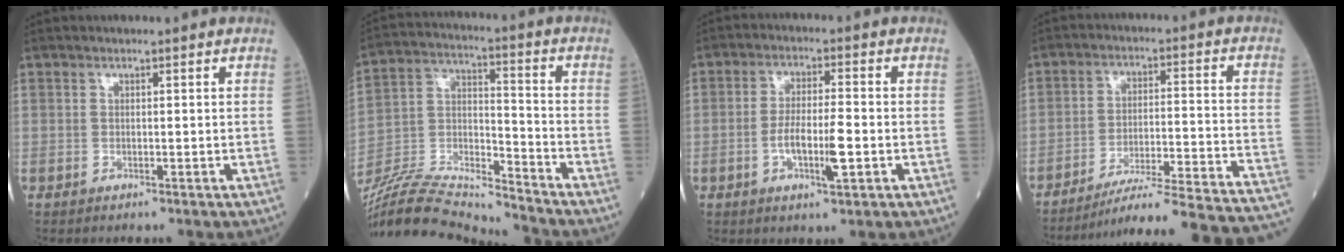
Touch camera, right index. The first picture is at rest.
{"total": 18.1, "force": [-17.5, 0.1, 4.6], "torque": [-0.090, 0.015, -0.314]}
{"total": 6.4, "force": [-1.8, 0.9, 6.0], "torque": [-0.111, 0.000, -0.033]}
{"total": 25.7, "force": [-23.7, -1.5, 9.7], "torque": [-0.071, -0.027, -0.320]}